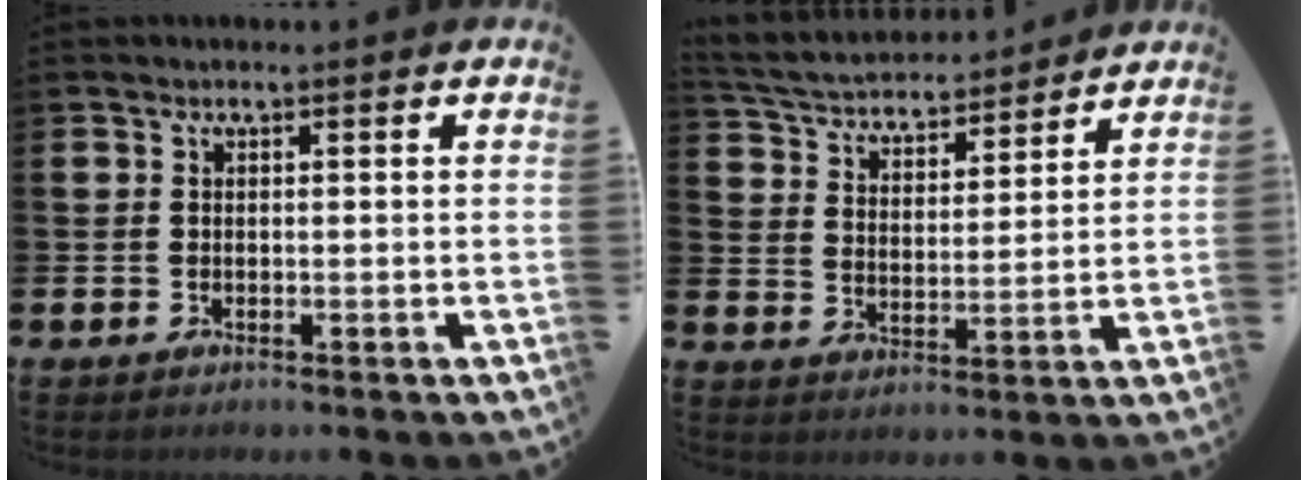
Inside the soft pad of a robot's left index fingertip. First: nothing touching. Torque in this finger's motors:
{"motor_torque": [-0.21, -1.93, -0.05, 0.09]}